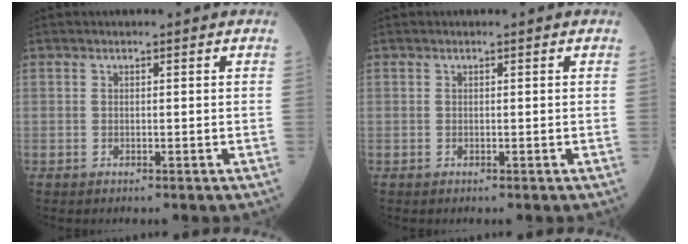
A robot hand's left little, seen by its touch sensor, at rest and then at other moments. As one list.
[{"total": 0.0}]